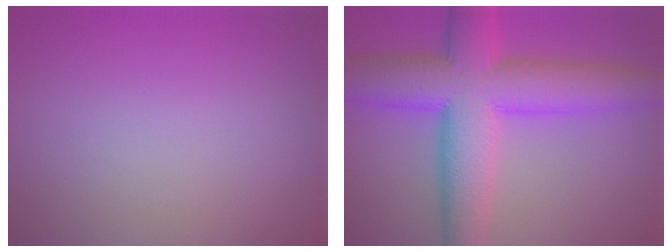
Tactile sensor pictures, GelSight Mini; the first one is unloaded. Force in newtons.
{"total": 11.1, "press": 11.1, "slide": 0.2}